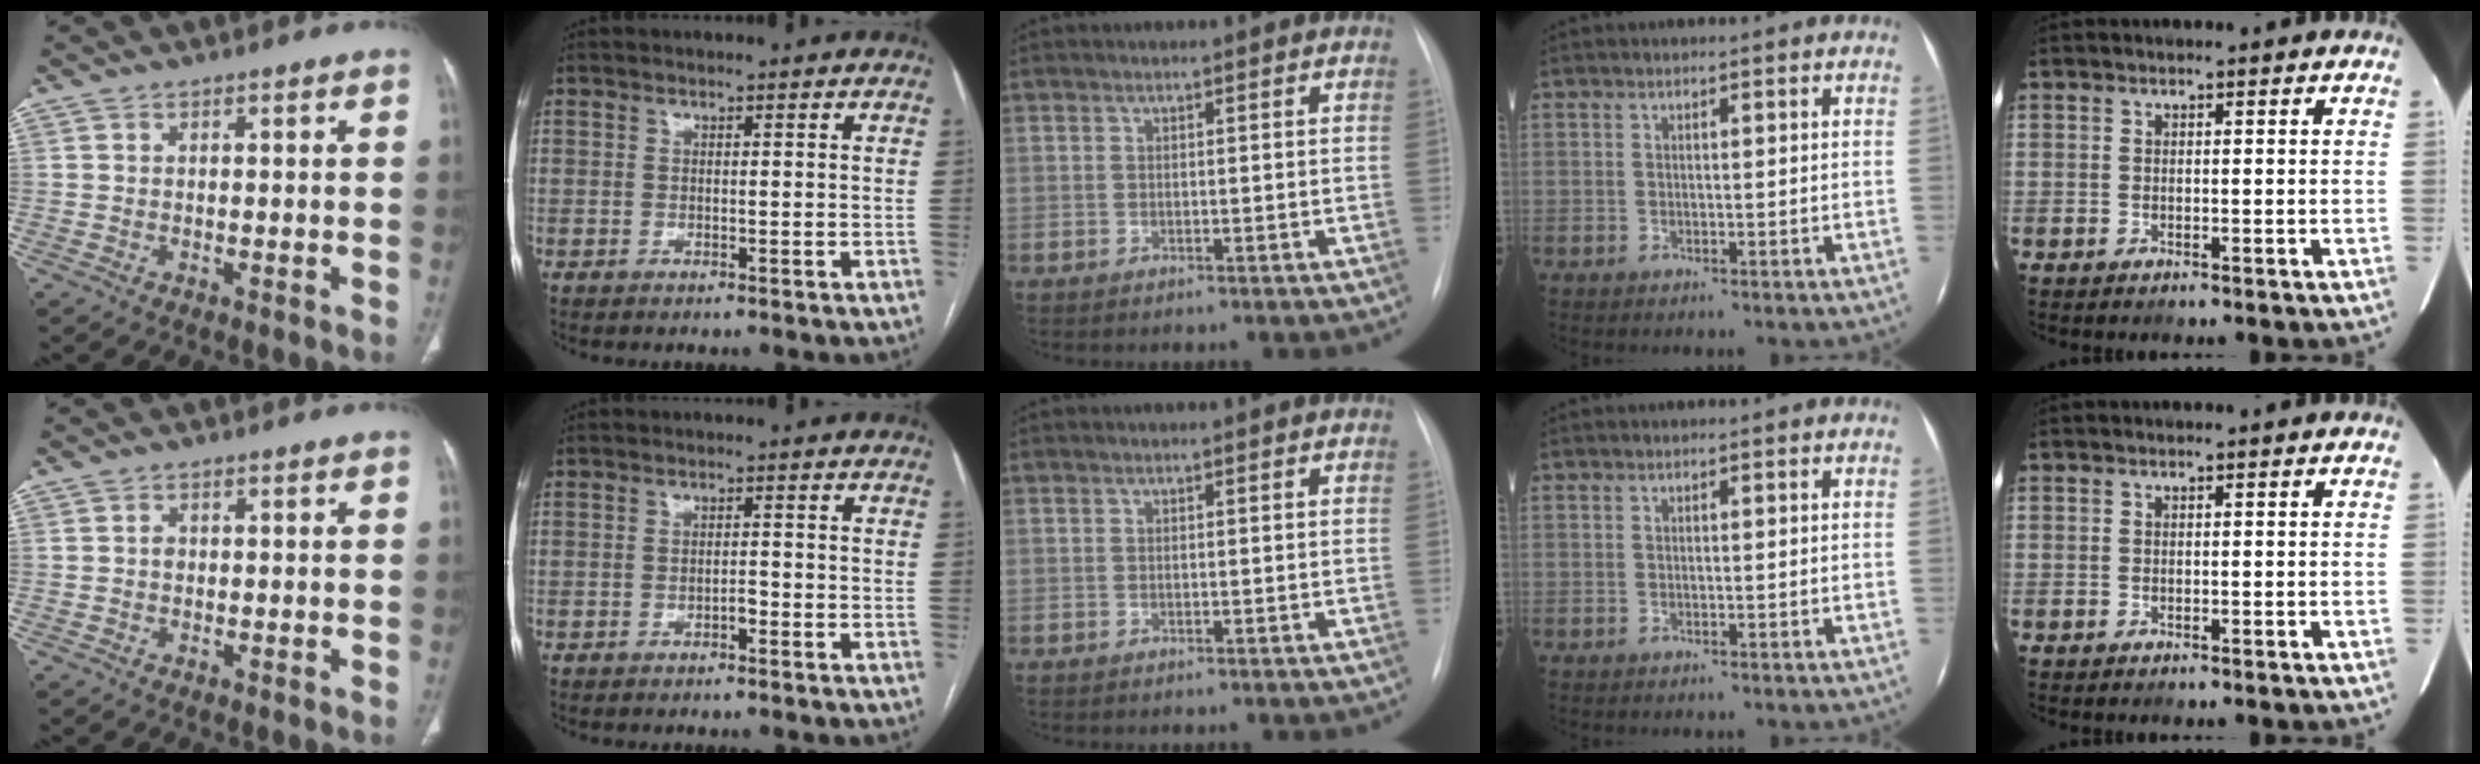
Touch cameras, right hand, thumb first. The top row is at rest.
{"thumb": {"total": 1.0, "force": [0.0, 0.8, 0.6], "torque": [-0.007, 0.003, -0.002]}, "index": {"total": 1.2, "force": [-0.7, 0.4, 0.9], "torque": [-0.013, 0.002, -0.012]}}